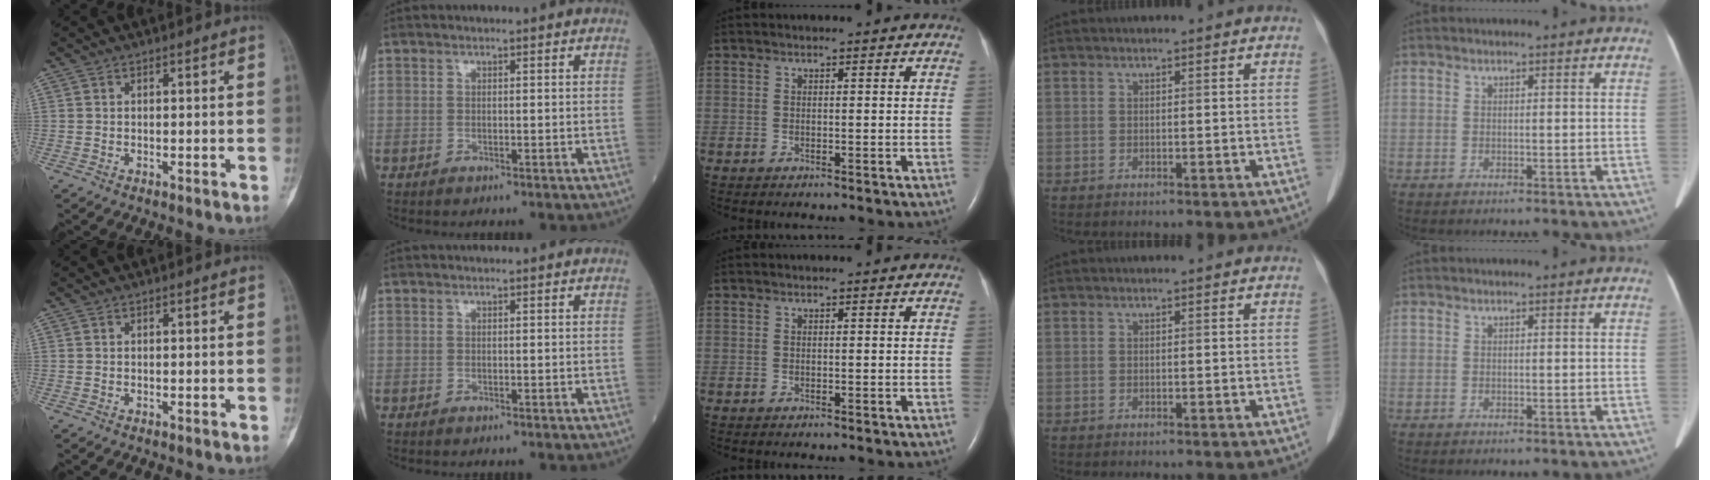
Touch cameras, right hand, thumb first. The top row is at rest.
{}